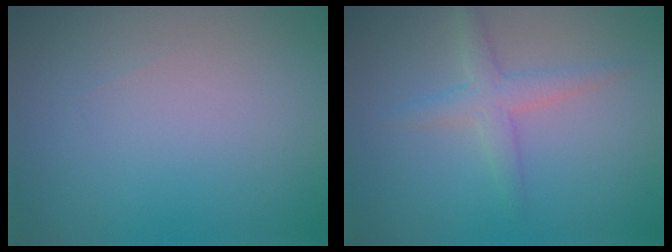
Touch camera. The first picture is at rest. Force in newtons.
{"total": 2.5, "press": 2.5, "slide": 0.1}